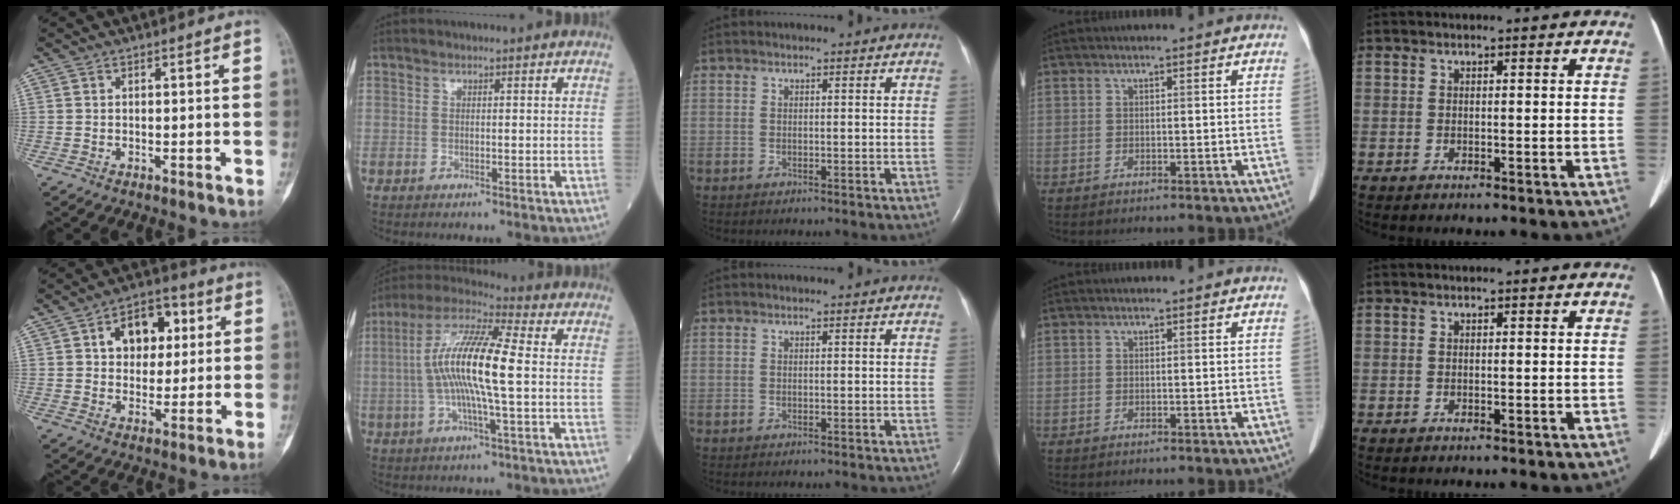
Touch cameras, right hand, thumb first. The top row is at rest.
{"thumb": {"total": 11.5, "force": [3.2, 8.0, 7.7], "torque": [-0.068, 0.009, 0.045]}, "index": {"total": 14.0, "force": [-0.3, 1.2, 14.0], "torque": [-0.275, 0.014, -0.014]}}